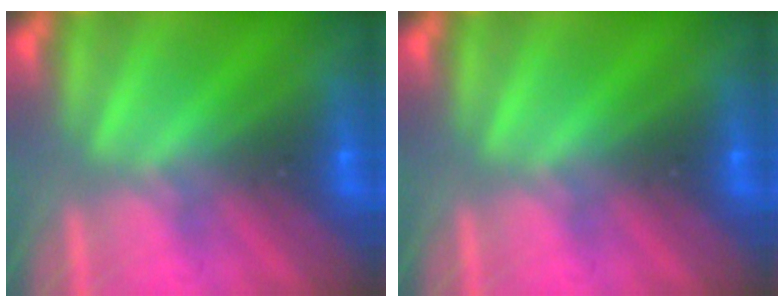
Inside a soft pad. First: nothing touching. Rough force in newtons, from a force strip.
{"total": 0.0}